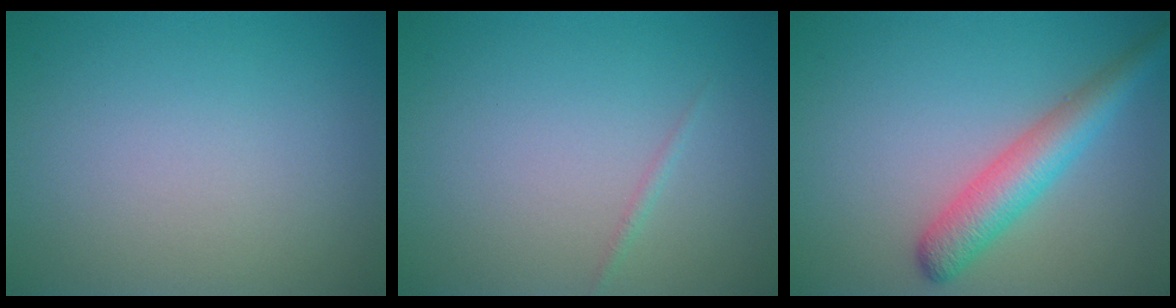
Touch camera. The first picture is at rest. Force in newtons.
{"total": 0.6, "press": 0.6, "slide": 0.1}
{"total": 4.4, "press": 4.4, "slide": 0.1}